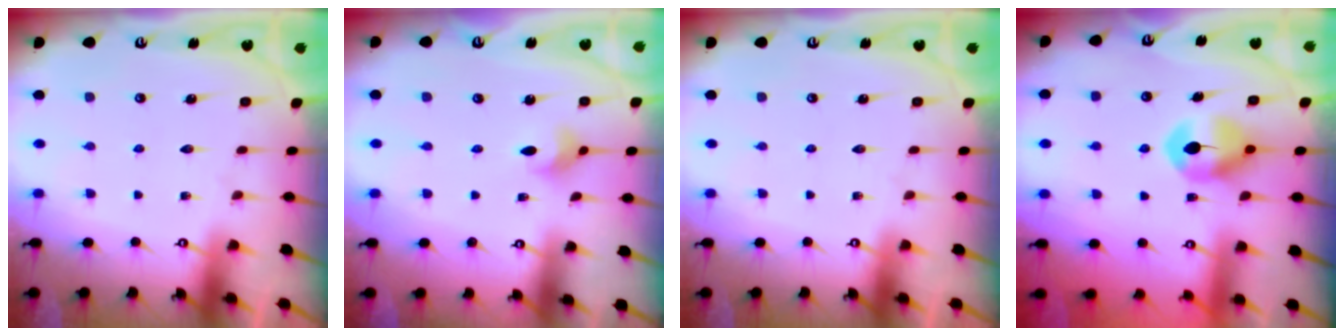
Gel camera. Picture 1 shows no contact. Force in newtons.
{"total": 3.7, "press": 3.6, "slide": 0.7}
{"total": 0.0}
{"total": 8.8, "press": 8.8, "slide": 0.5}